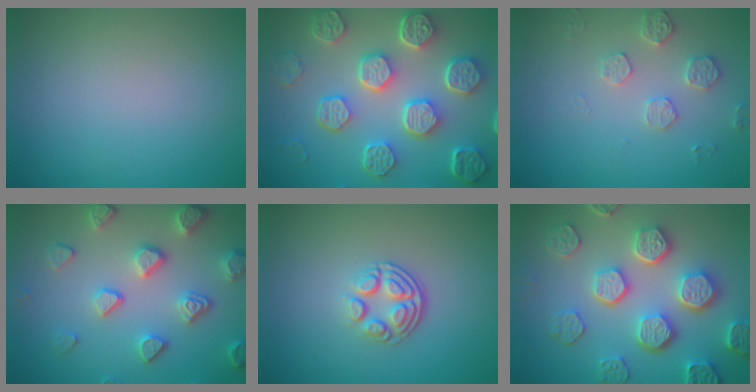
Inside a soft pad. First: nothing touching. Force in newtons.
{"total": 8.6, "press": 6.5, "slide": 5.7}
{"total": 2.5, "press": 2.5, "slide": 0.5}
{"total": 4.3, "press": 4.2, "slide": 1.1}
{"total": 3.7, "press": 2.5, "slide": 2.7}
{"total": 7.3, "press": 6.1, "slide": 4.0}